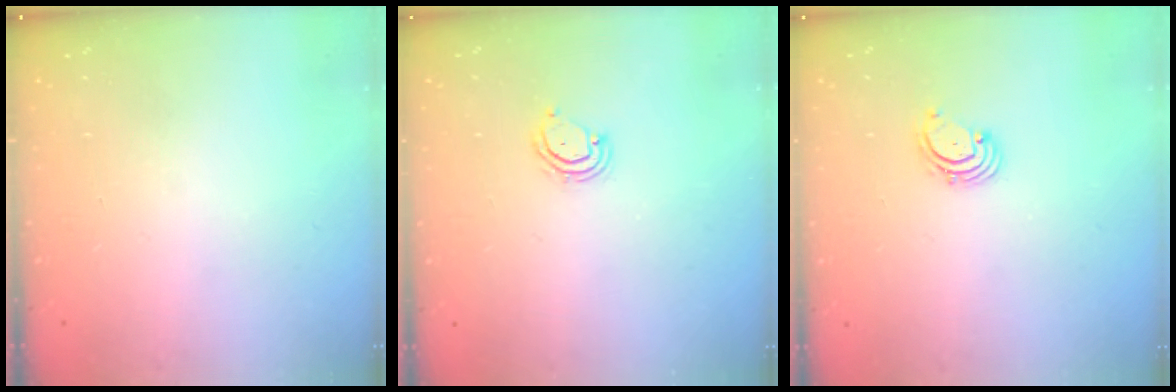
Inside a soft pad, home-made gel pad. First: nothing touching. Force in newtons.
{"total": 3.9, "press": 3.9, "slide": 0.3}
{"total": 1.9, "press": 1.8, "slide": 0.2}